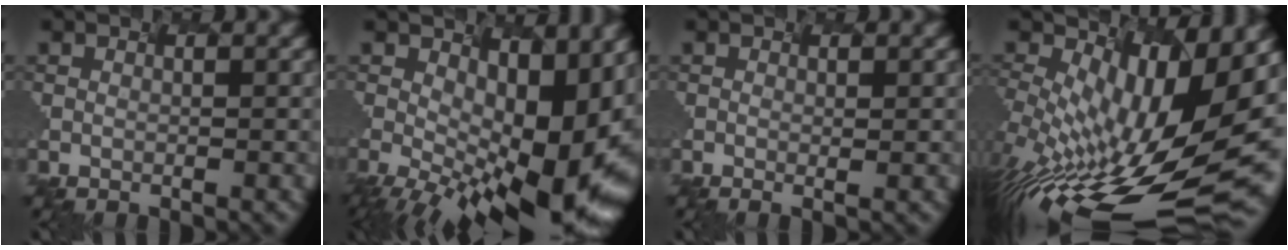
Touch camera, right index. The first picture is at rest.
{"total": 13.5, "force": [-1.7, 4.9, 12.4], "torque": [-0.188, -0.025, 0.026]}
{"total": 0.7, "force": [-0.3, -0.3, 0.5], "torque": [-0.011, -0.003, 0.003]}
{"total": 12.1, "force": [-0.9, 3.9, 11.4], "torque": [-0.229, -0.046, 0.043]}